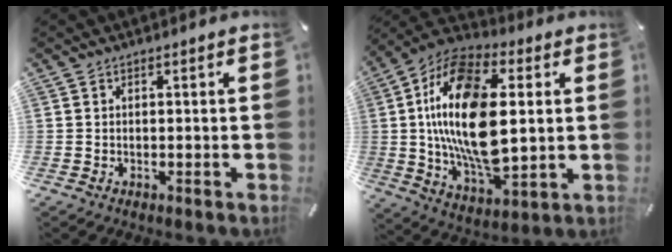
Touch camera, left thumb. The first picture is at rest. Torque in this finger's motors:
{"motor_torque": [1.87, 3.14, 1.75, -1.02, 1.05]}